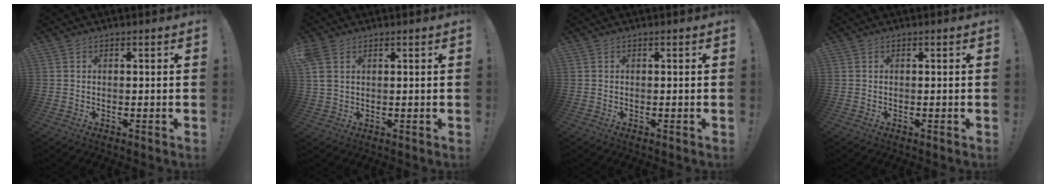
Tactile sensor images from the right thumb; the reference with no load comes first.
{"total": 4.2, "force": [2.0, 2.5, 2.8], "torque": [-0.058, -0.003, 0.038]}
{"total": 0.0}
{"total": 0.0}